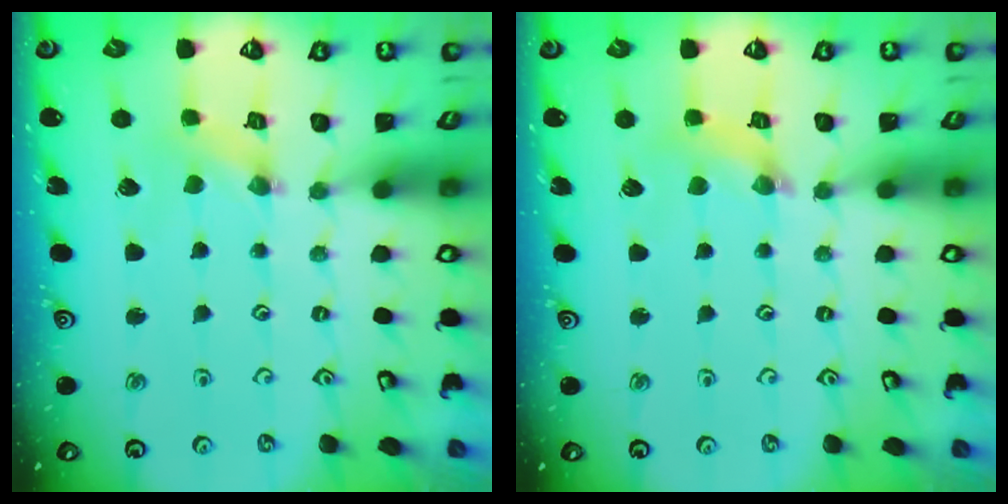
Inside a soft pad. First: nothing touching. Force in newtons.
{"total": 4.0, "press": 4.0, "slide": 0.4}